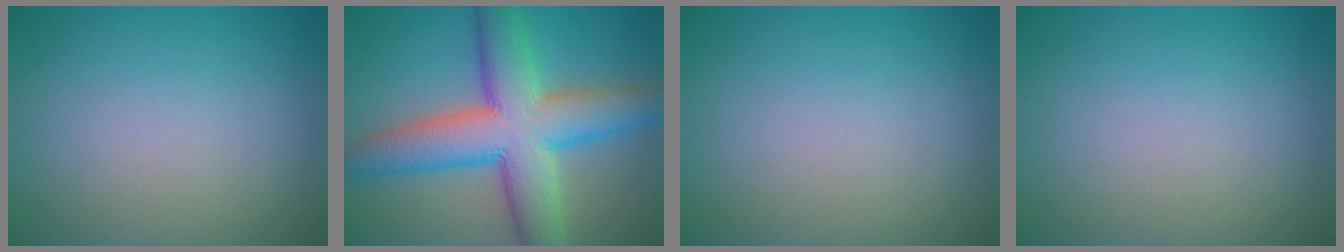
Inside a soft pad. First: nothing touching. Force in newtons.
{"total": 10.8, "press": 10.8, "slide": 0.3}
{"total": 0.0}
{"total": 0.0}